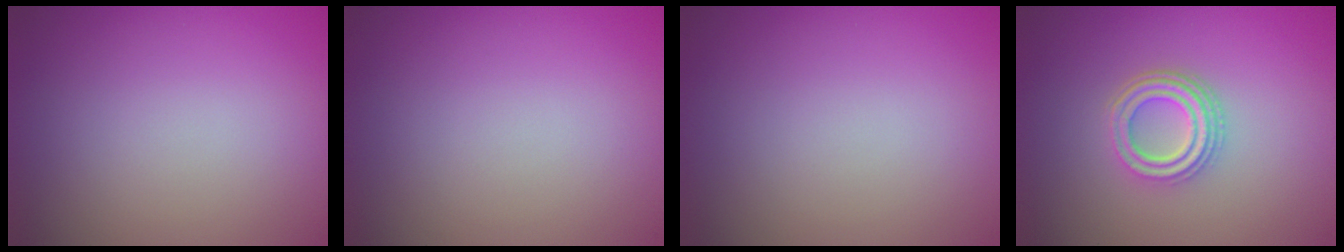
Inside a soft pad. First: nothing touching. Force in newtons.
{"total": 0.0}
{"total": 0.0}
{"total": 3.7, "press": 3.0, "slide": 2.2}